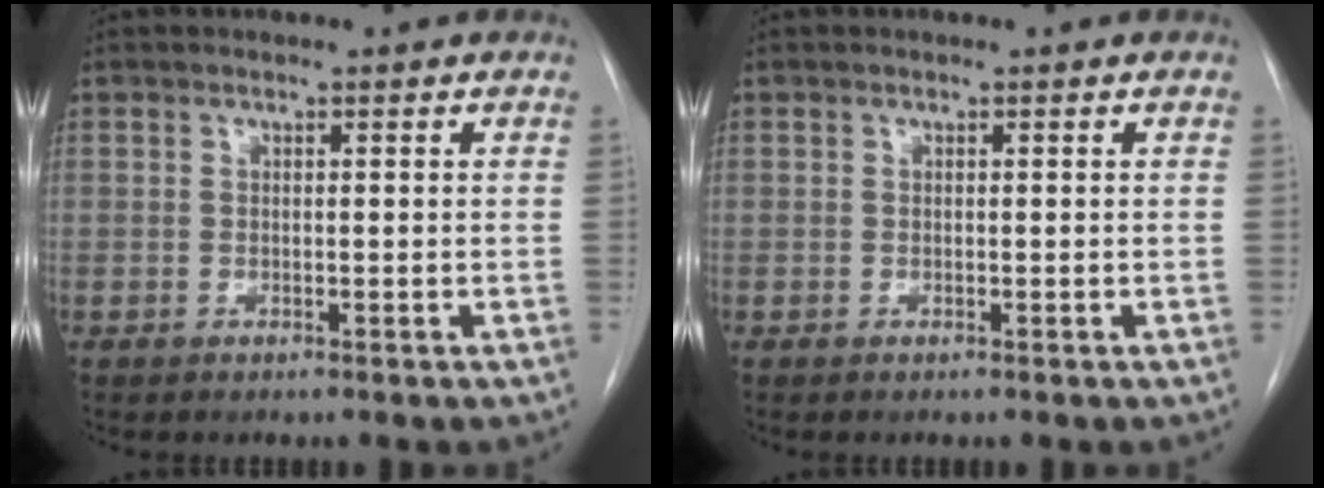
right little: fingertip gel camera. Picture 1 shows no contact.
{"total": 0.0}